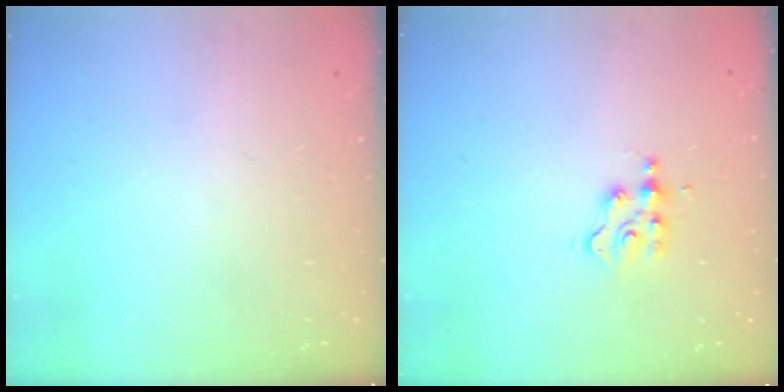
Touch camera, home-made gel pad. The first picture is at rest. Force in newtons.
{"total": 2.9, "press": 2.9, "slide": 0.4}